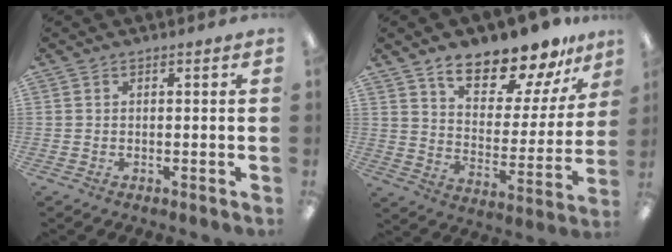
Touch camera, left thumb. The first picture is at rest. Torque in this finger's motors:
{"motor_torque": [0.53, 0.46, 1.45, -1.33, 0.09]}